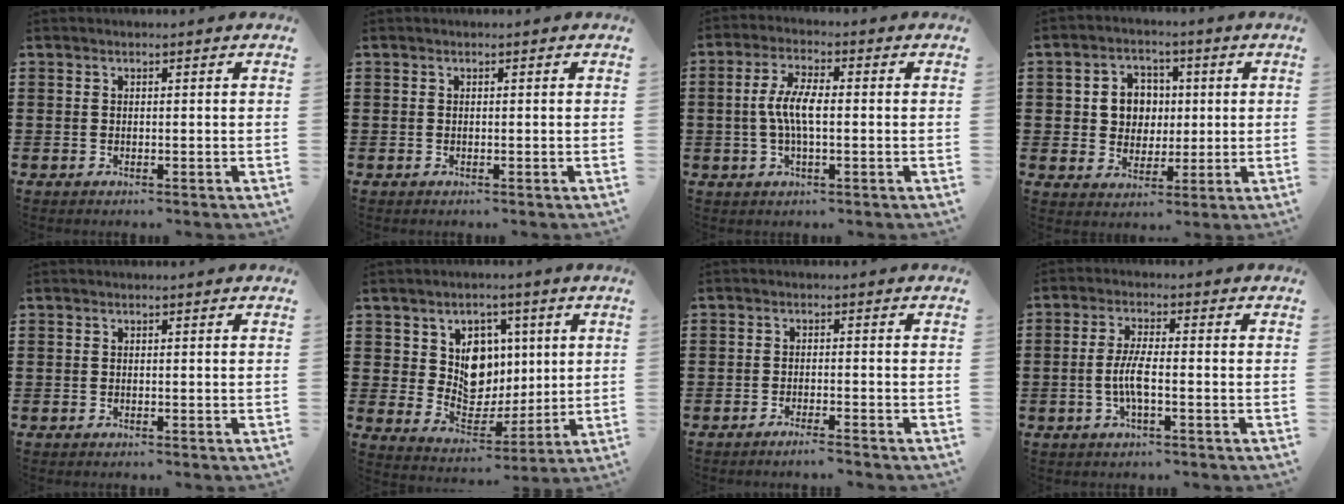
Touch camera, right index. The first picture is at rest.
{"total": 0.0}
{"total": 5.7, "force": [-0.4, 1.7, 5.5], "torque": [-0.118, -0.002, -0.016]}
{"total": 5.9, "force": [0.6, 5.4, 2.2], "torque": [-0.058, 0.015, 0.007]}
{"total": 0.0}
{"total": 8.1, "force": [2.5, 7.0, 3.1], "torque": [-0.064, -0.009, 0.047]}
{"total": 2.0, "force": [-1.8, -0.3, 0.7], "torque": [-0.012, 0.001, -0.036]}
{"total": 4.7, "force": [-1.2, 1.0, 4.4], "torque": [-0.099, -0.004, -0.030]}